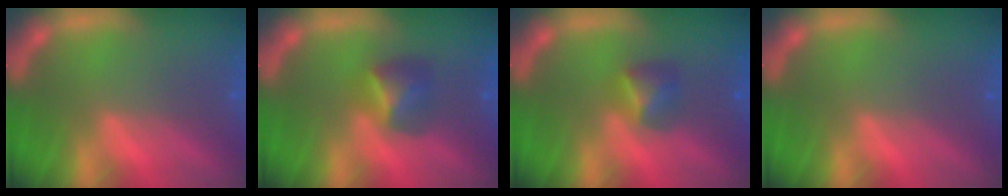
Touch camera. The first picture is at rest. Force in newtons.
{"total": 2.9}
{"total": 2.4}
{"total": 0.0}